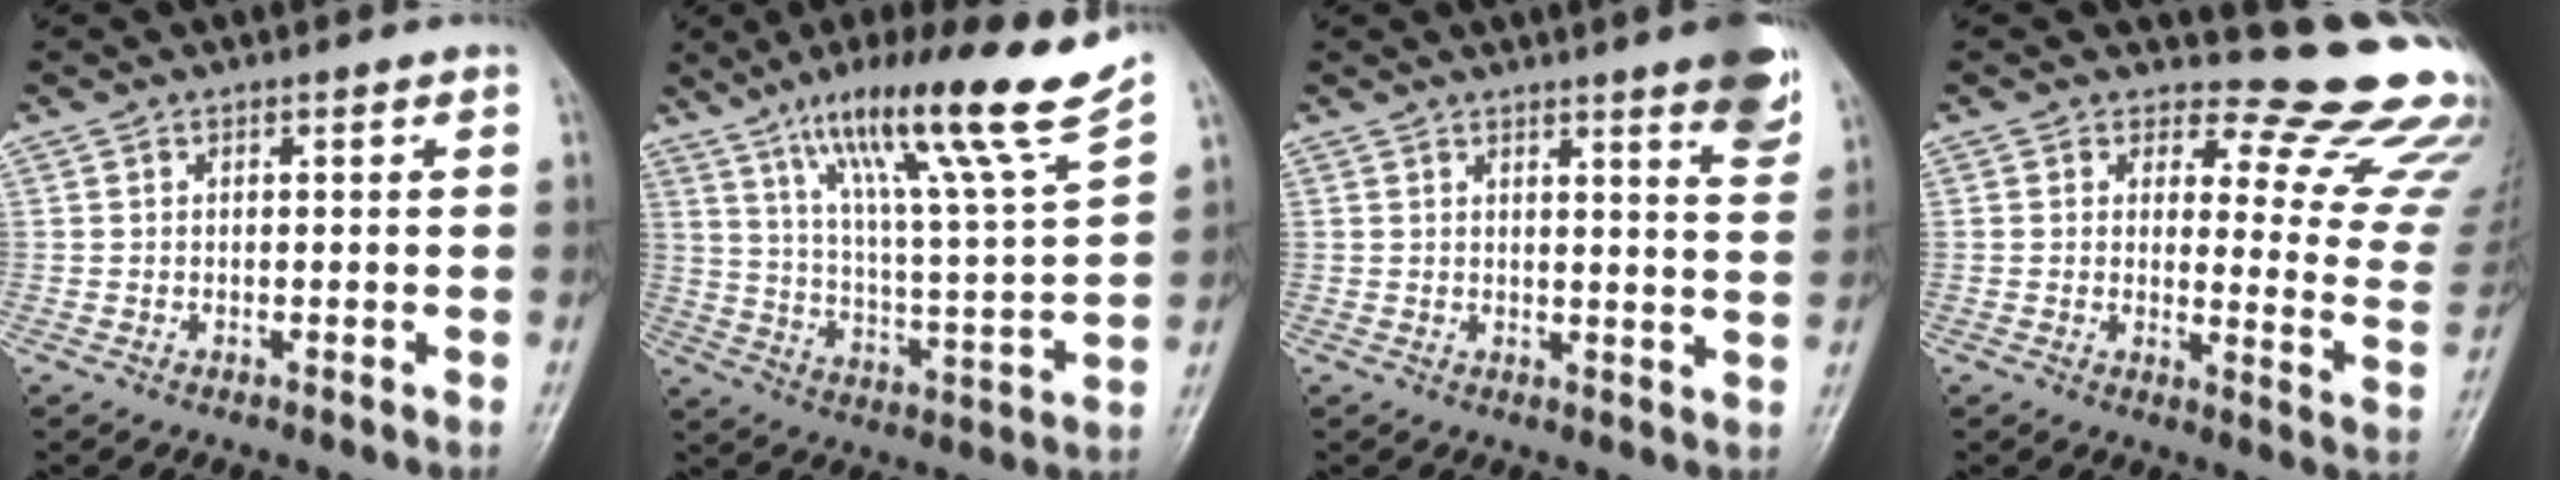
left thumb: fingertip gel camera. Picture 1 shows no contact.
{"total": 21.0, "force": [14.2, 0.2, 15.4], "torque": [-0.226, -0.063, 0.232]}
{"total": 8.0, "force": [5.2, 1.0, 6.0], "torque": [-0.061, -0.027, 0.058]}
{"total": 16.4, "force": [15.3, 4.4, 4.0], "torque": [0.005, -0.167, 0.152]}